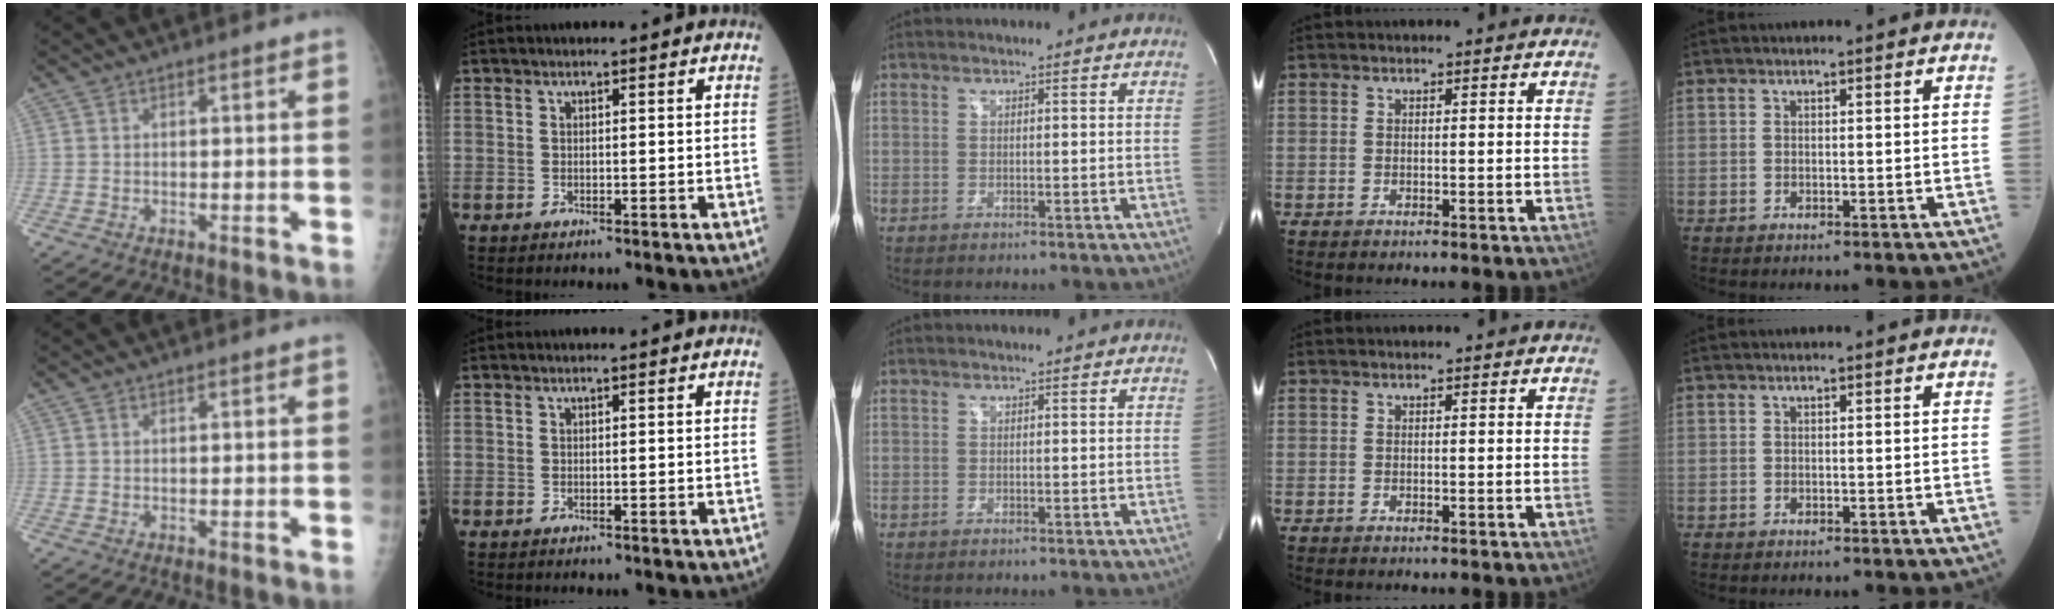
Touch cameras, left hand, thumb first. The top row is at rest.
{}